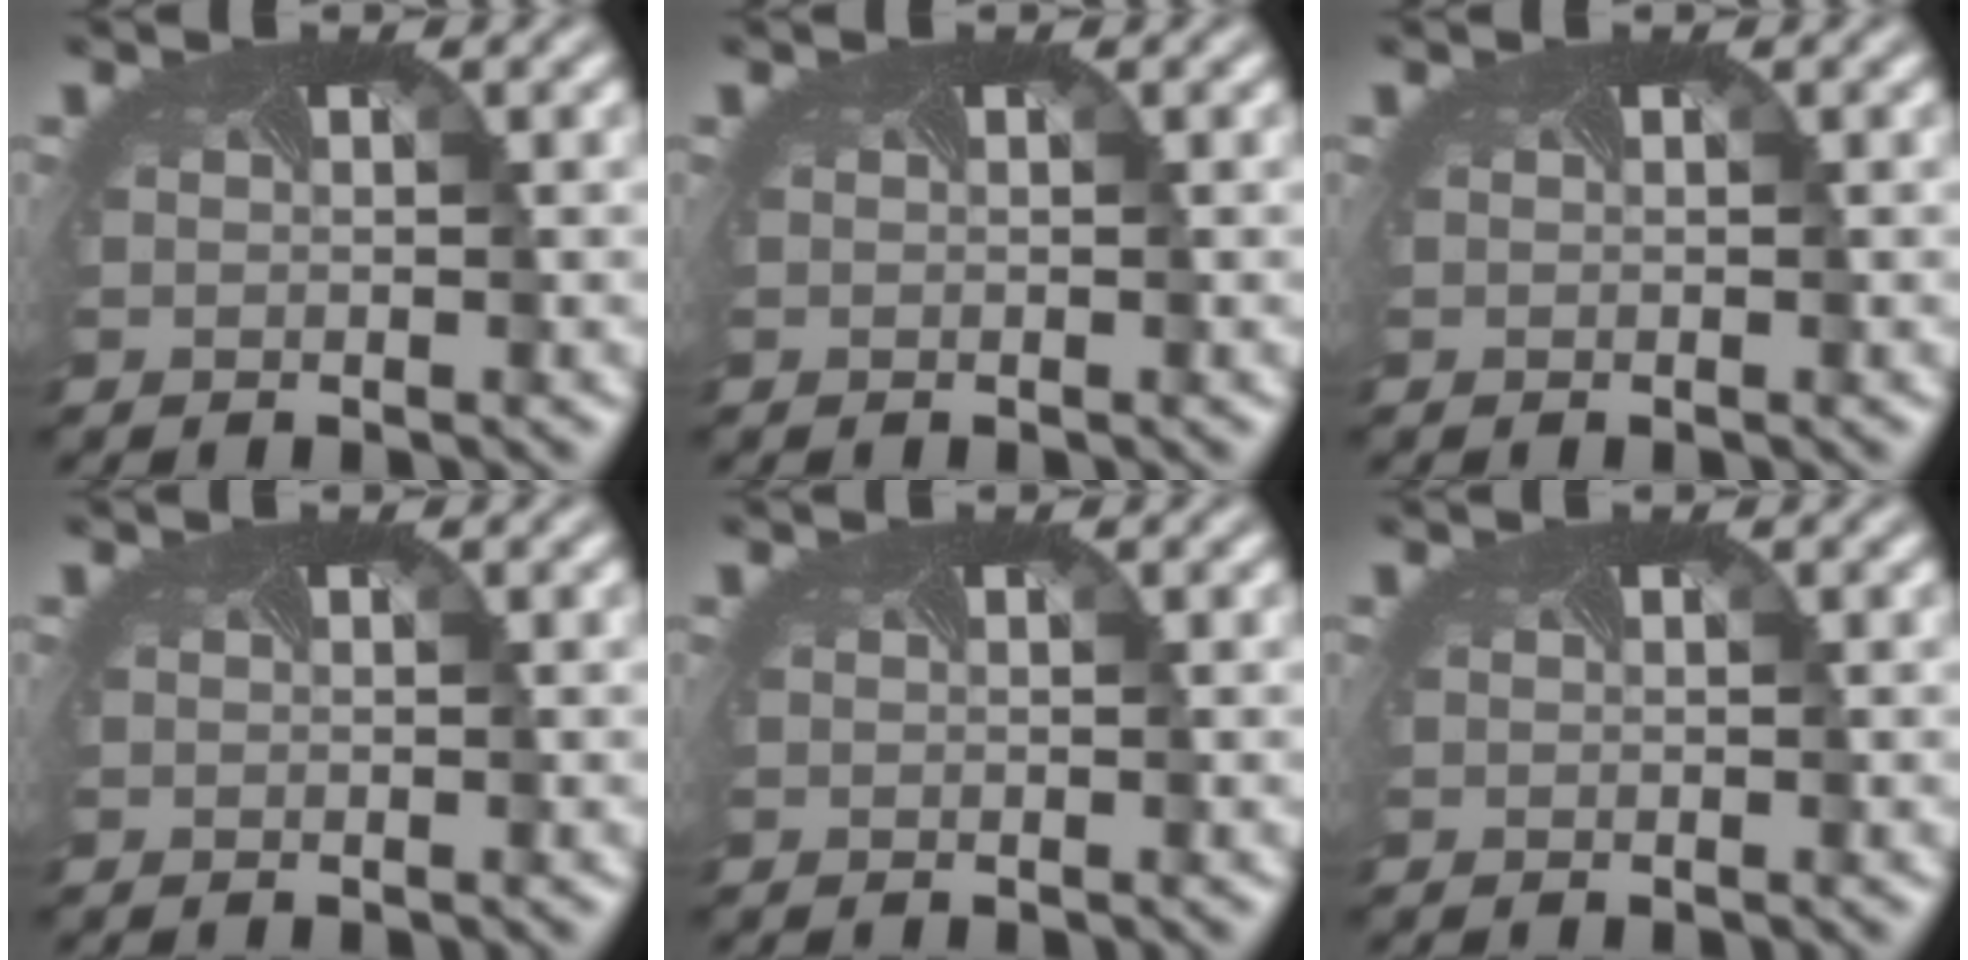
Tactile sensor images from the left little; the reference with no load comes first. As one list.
[{"total": 0.0}, {"total": 0.0}, {"total": 0.0}, {"total": 0.0}, {"total": 0.0}]